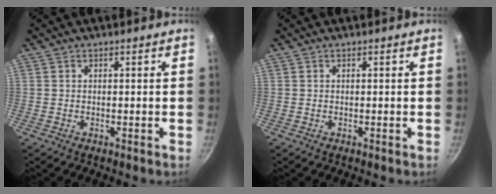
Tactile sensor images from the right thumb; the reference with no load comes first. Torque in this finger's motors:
{"motor_torque": [0.00, 0.00, 0.02, 0.02, 0.00]}